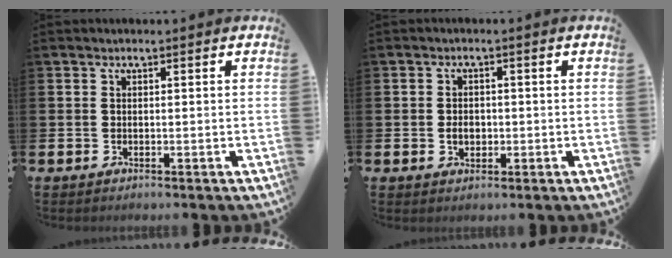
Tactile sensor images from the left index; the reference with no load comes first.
{"total": 2.3, "force": [-0.3, 1.7, 1.5], "torque": [-0.018, 0.002, -0.011]}